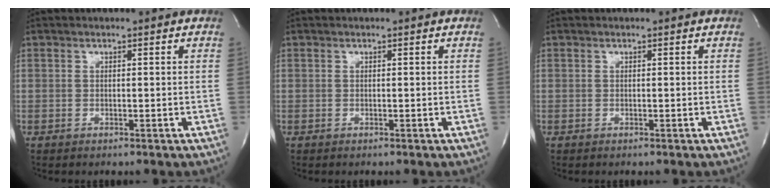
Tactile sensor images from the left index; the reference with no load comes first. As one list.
[{"total": 0.0}, {"total": 0.0}]